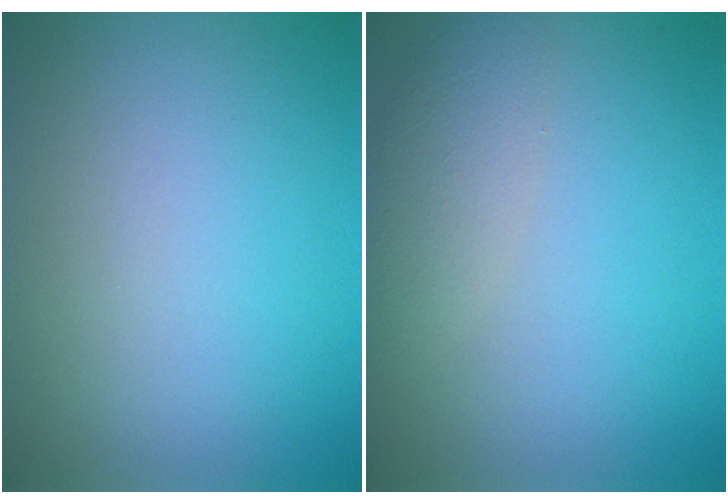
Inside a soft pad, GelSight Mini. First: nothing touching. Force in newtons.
{"total": 2.7, "press": 2.7, "slide": 0.2}